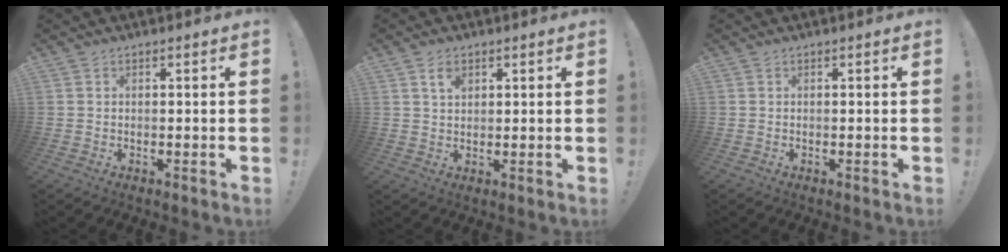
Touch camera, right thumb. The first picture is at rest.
{"total": 3.6, "force": [1.9, 2.1, 2.3], "torque": [-0.027, -0.007, 0.030]}
{"total": 0.0}